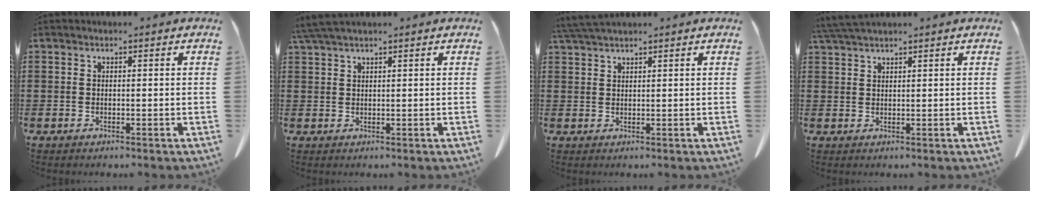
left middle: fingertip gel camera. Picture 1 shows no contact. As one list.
[{"total": 2.7, "force": [2.1, 0.2, 1.7], "torque": [-0.038, 0.000, 0.041]}, {"total": 3.0, "force": [2.7, 0.2, 1.4], "torque": [-0.035, -0.001, 0.052]}, {"total": 3.1, "force": [2.7, 0.2, 1.5], "torque": [-0.037, -0.001, 0.053]}]